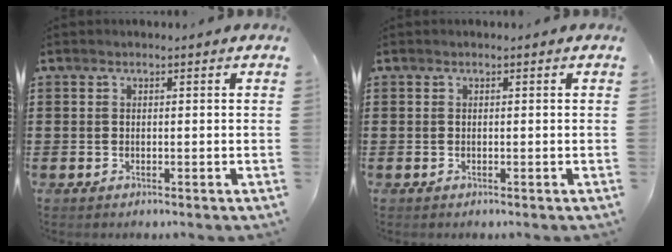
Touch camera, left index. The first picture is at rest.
{"total": 0.0}